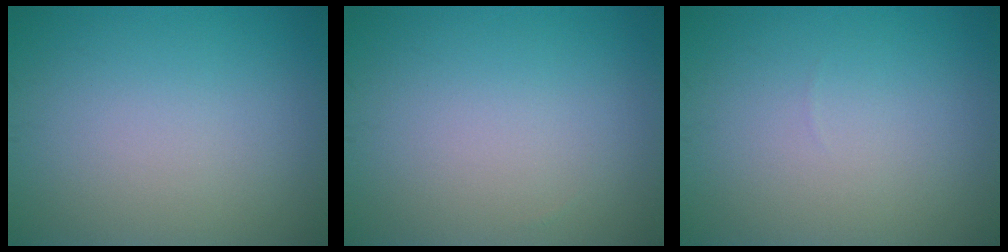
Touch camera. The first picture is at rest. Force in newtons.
{"total": 0.0}
{"total": 0.0}